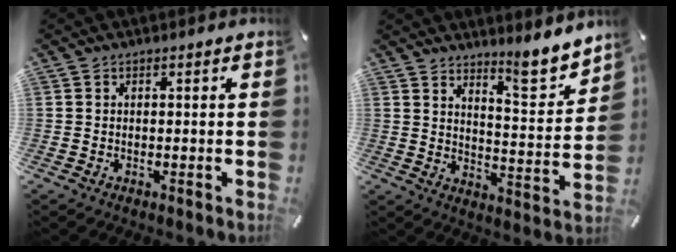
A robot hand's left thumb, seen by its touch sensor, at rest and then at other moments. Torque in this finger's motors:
{"motor_torque": [0.99, -0.50, 0.09, -0.15, 0.02]}